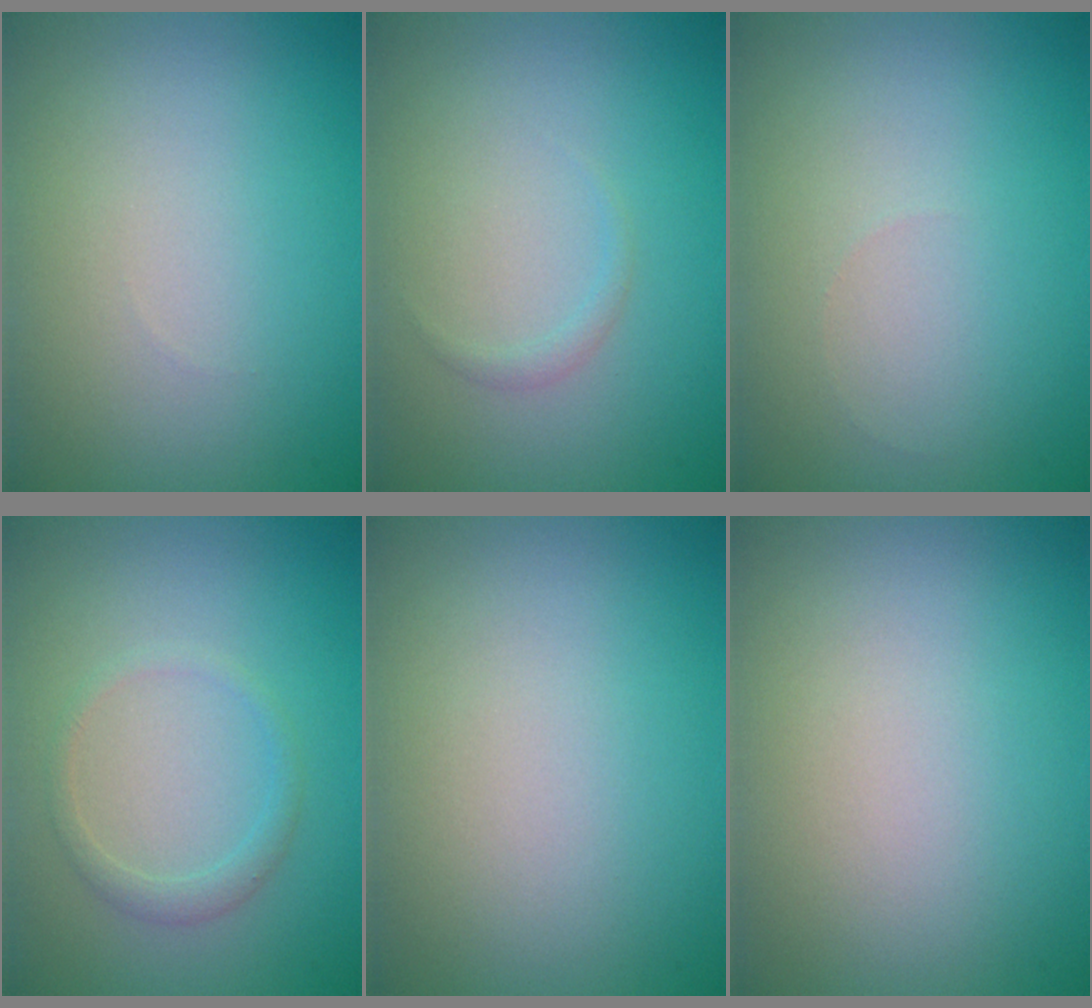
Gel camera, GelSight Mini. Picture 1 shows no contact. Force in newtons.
{"total": 0.6, "press": 0.6, "slide": 0.1}
{"total": 0.0}
{"total": 1.3, "press": 1.3, "slide": 0.2}
{"total": 0.0}
{"total": 0.0}